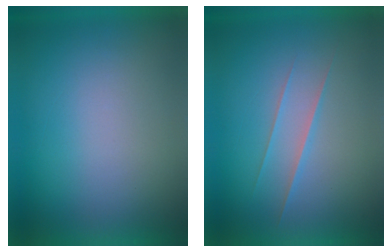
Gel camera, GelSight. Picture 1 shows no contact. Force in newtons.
{"total": 1.5}